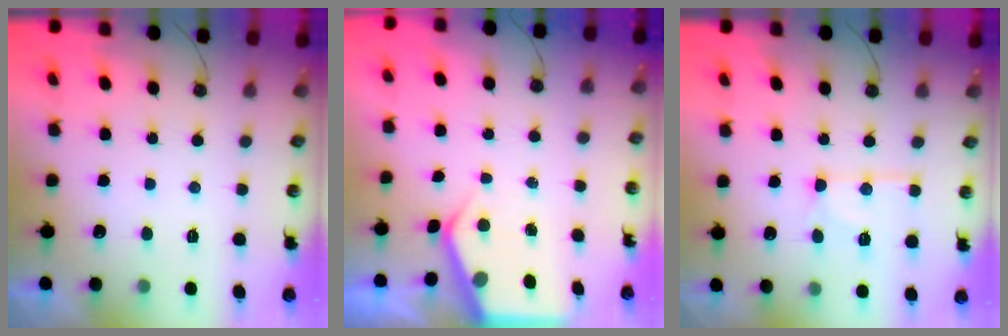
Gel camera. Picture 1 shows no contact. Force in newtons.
{"total": 4.3, "press": 4.3, "slide": 0.5}
{"total": 12.9, "press": 12.9, "slide": 1.2}